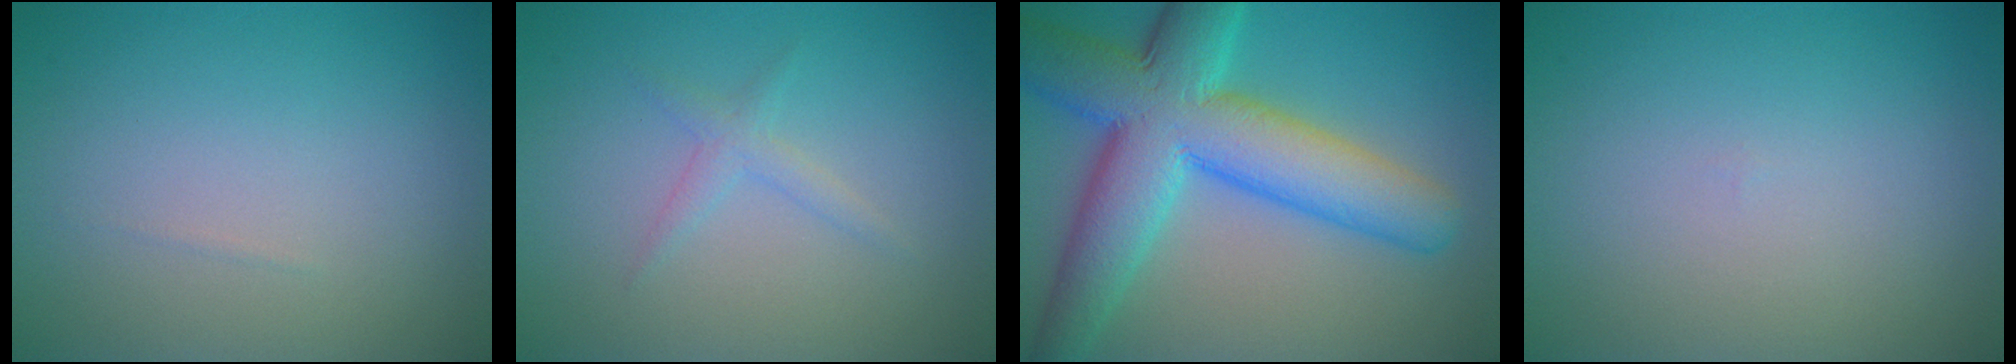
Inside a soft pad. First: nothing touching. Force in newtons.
{"total": 1.3, "press": 1.3, "slide": 0.0}
{"total": 11.3, "press": 11.3, "slide": 0.5}
{"total": 0.0}